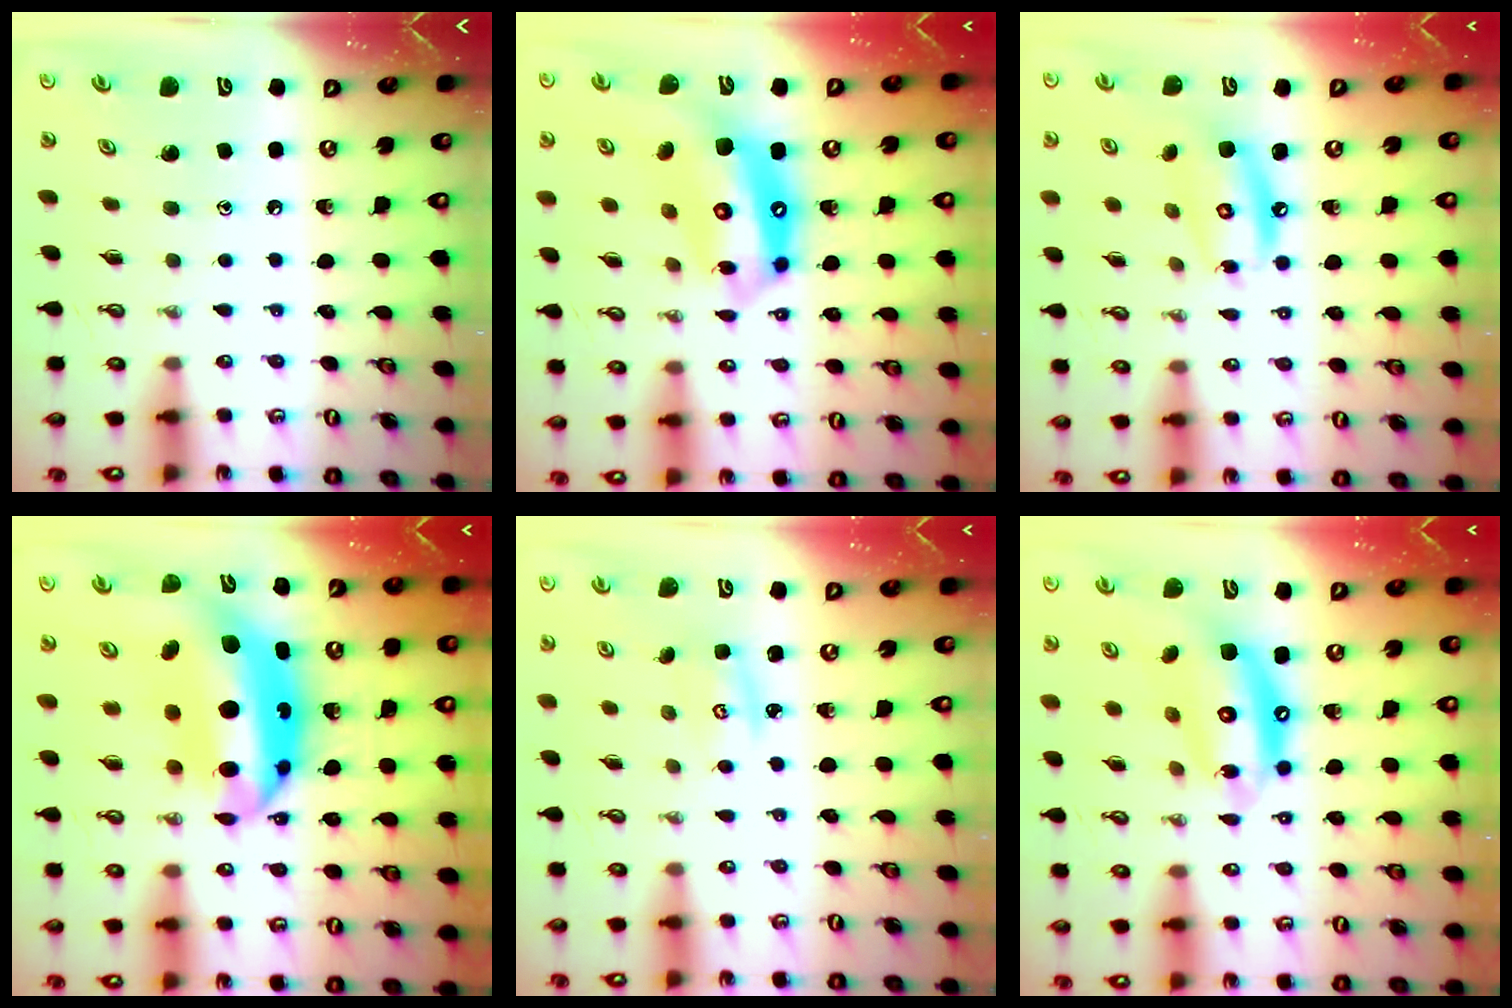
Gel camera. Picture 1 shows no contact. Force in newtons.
{"total": 17.3, "press": 17.2, "slide": 2.0}
{"total": 11.2, "press": 11.1, "slide": 1.2}
{"total": 18.4, "press": 18.3, "slide": 1.6}
{"total": 2.8, "press": 2.8, "slide": 0.4}
{"total": 15.6, "press": 15.5, "slide": 1.5}